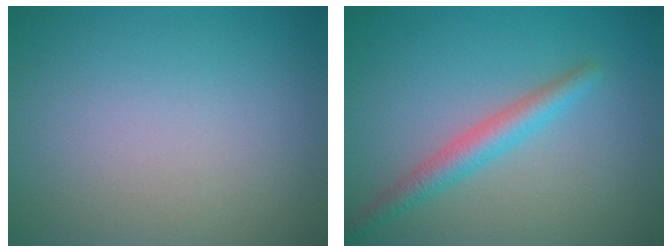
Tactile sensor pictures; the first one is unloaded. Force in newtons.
{"total": 2.9, "press": 2.9, "slide": 0.1}